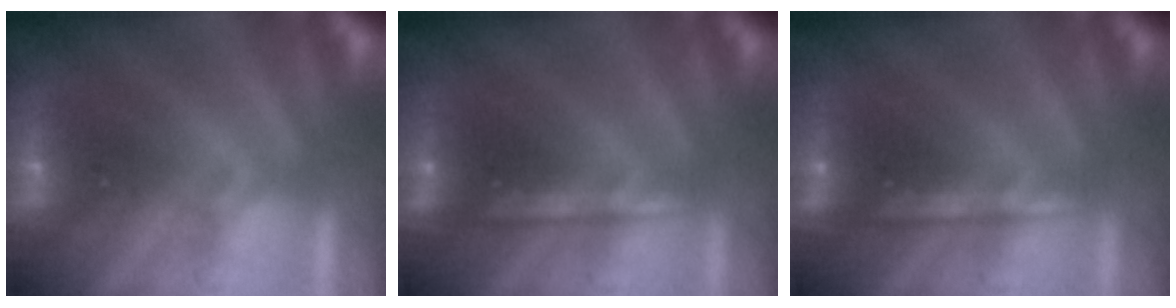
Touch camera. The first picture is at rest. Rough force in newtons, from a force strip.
{"total": 2.2}
{"total": 2.2}